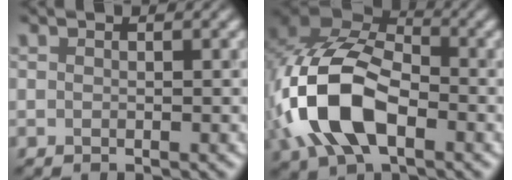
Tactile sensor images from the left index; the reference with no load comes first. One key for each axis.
{"total": 12.3, "fx": -3.8, "fy": 7.1, "fz": 9.2, "tx": -0.215, "ty": -0.001, "tz": -0.086}